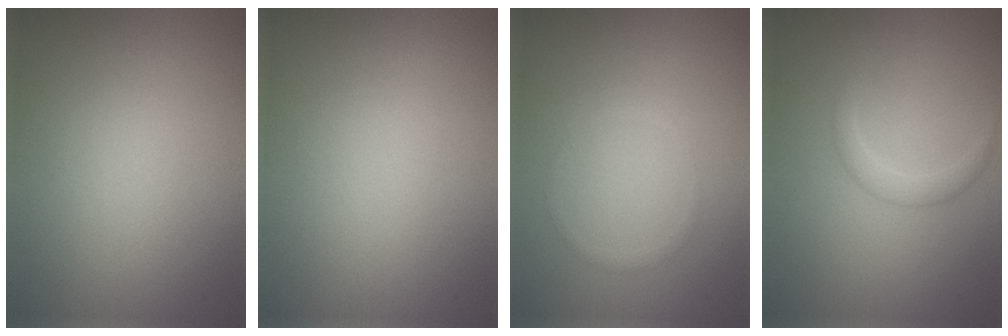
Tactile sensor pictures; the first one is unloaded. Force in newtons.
{"total": 0.0}
{"total": 0.6, "press": 0.6, "slide": 0.1}
{"total": 1.4, "press": 1.4, "slide": 0.1}